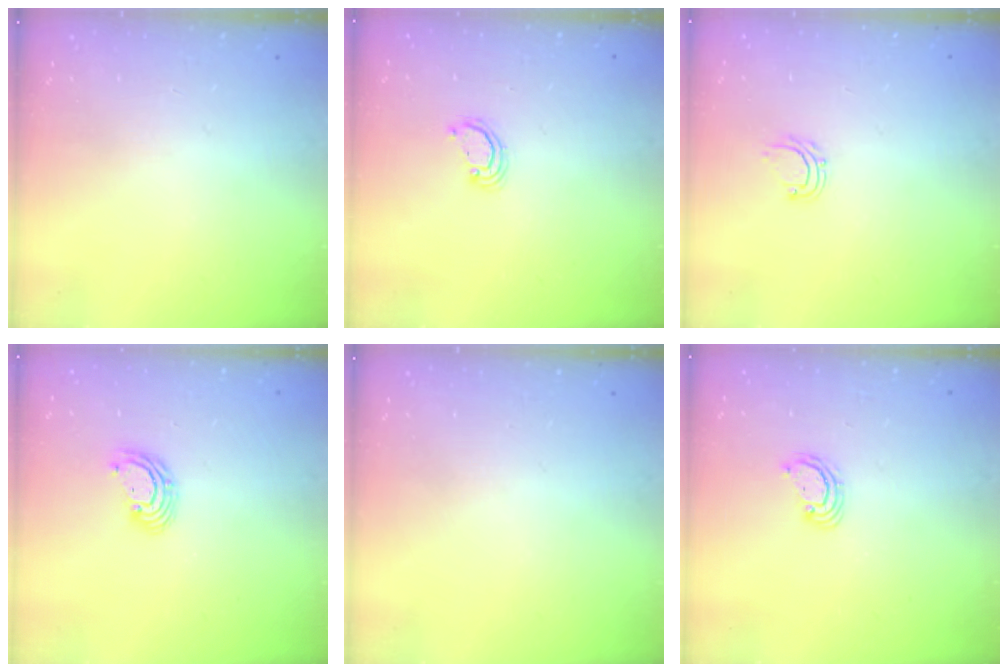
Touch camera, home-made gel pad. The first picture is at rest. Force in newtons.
{"total": 2.0, "press": 2.0, "slide": 0.2}
{"total": 4.9, "press": 4.8, "slide": 0.4}
{"total": 5.3, "press": 5.3, "slide": 0.2}
{"total": 0.0}
{"total": 2.5, "press": 2.5, "slide": 0.3}